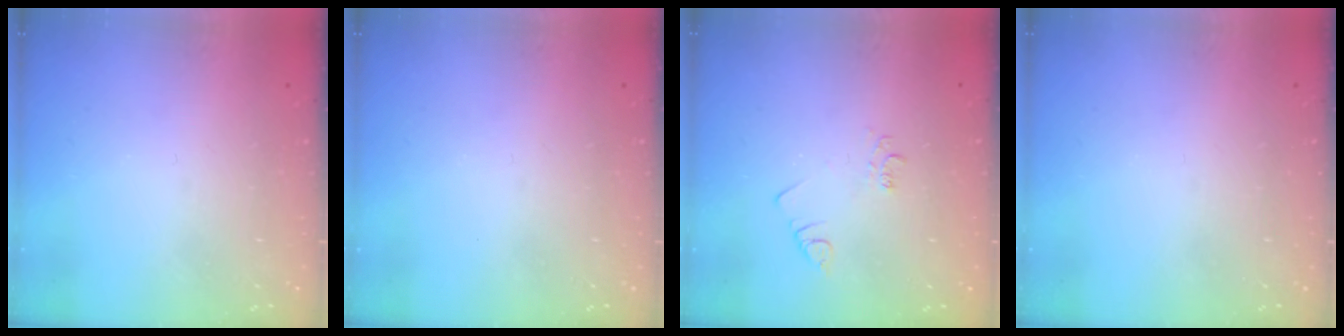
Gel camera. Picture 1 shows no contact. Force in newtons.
{"total": 0.0}
{"total": 3.3, "press": 3.3, "slide": 0.4}
{"total": 0.0}